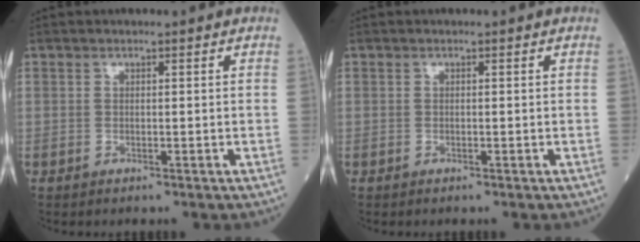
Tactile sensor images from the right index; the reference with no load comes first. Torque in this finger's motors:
{"motor_torque": [0.00, 0.00, 0.00, 0.00]}